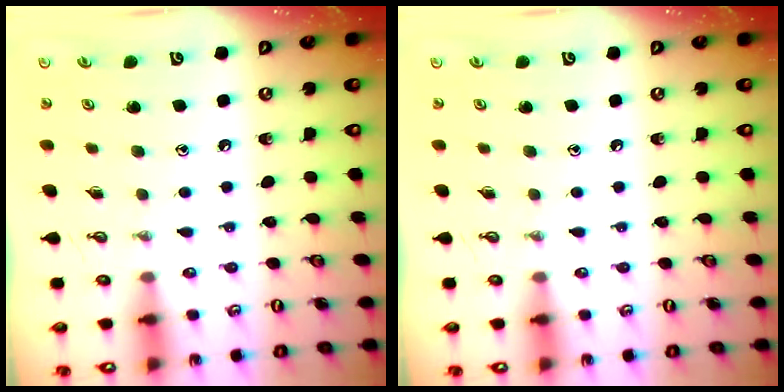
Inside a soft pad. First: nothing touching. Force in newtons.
{"total": 0.0}